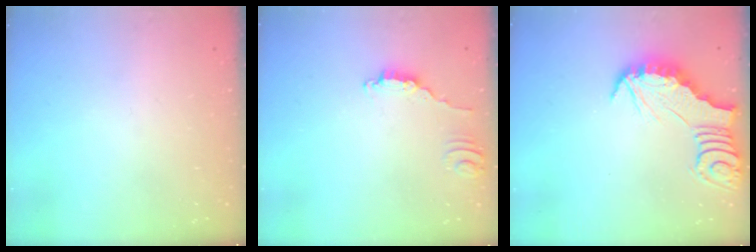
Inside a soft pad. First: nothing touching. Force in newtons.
{"total": 2.6, "press": 2.6, "slide": 0.2}
{"total": 2.8, "press": 2.7, "slide": 0.3}